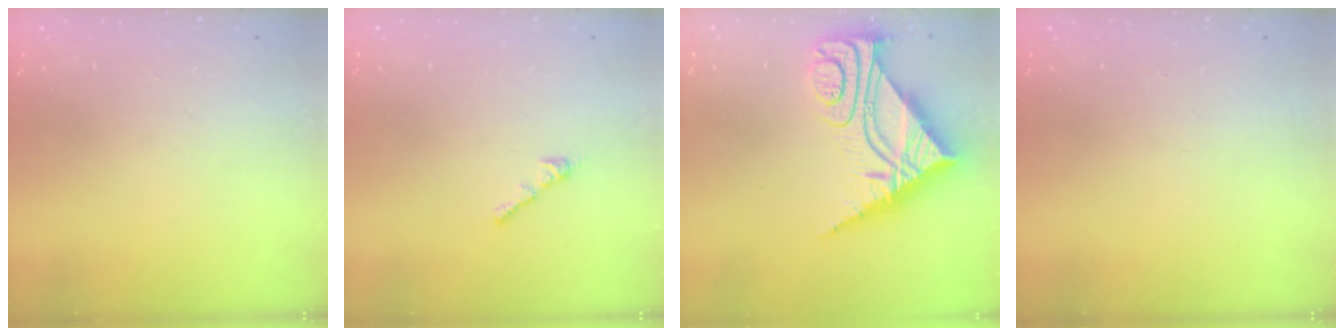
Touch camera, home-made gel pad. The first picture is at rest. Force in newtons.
{"total": 0.6, "press": 0.4, "slide": 0.4}
{"total": 13.6, "press": 13.5, "slide": 1.4}
{"total": 0.0}